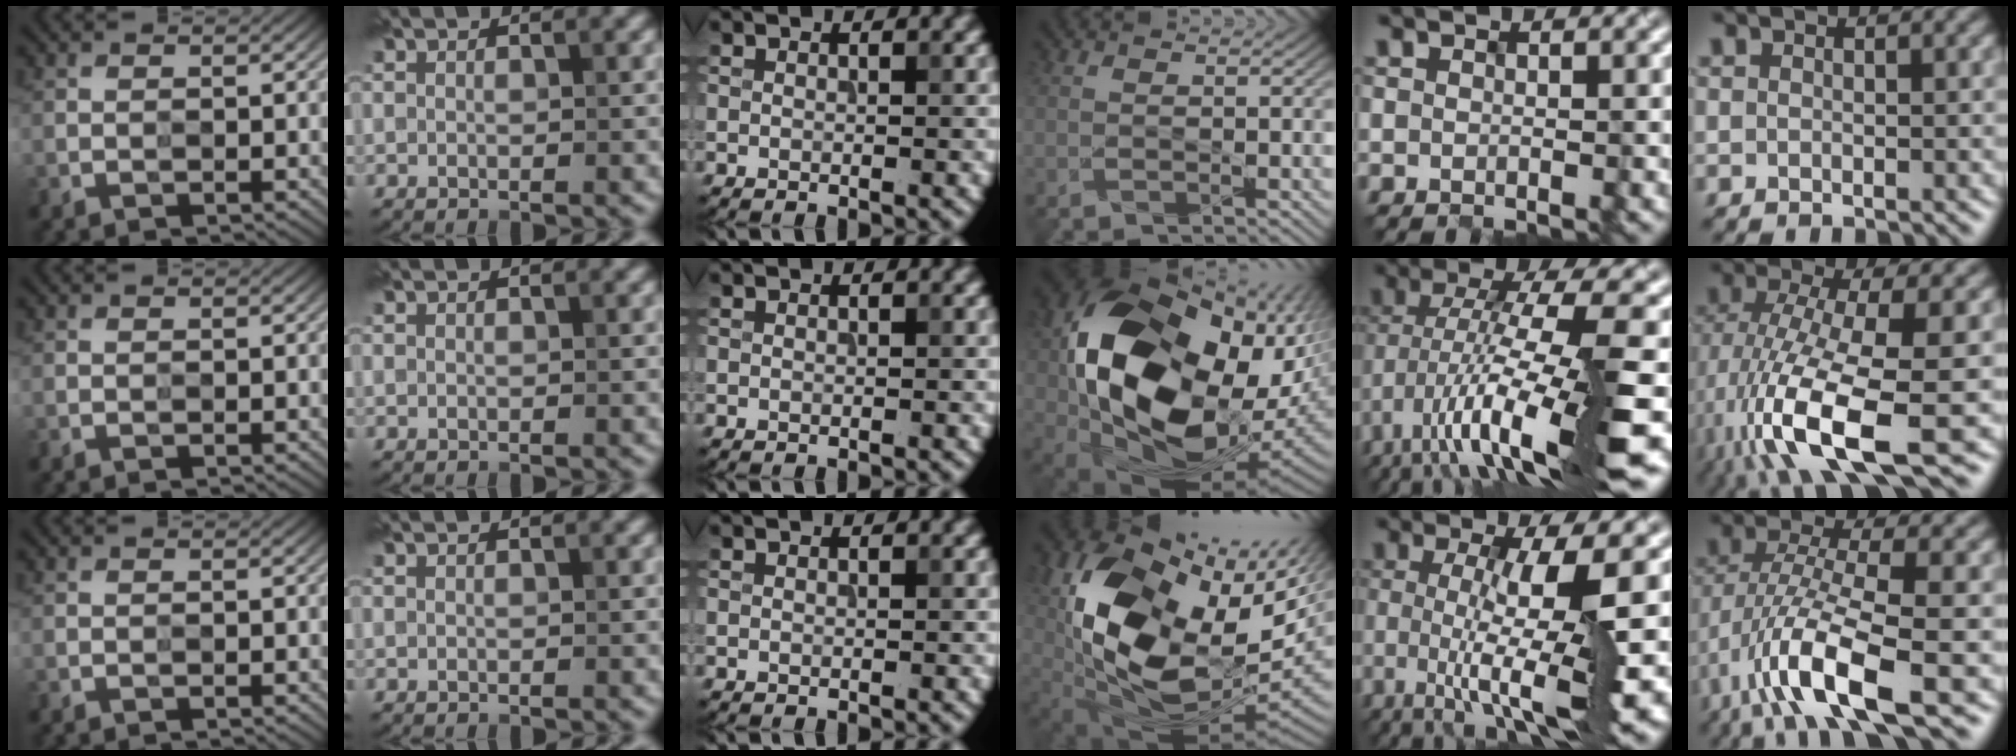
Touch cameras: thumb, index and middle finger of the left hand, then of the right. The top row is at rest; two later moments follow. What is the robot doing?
{"motion": "insert", "object": "drawer"}